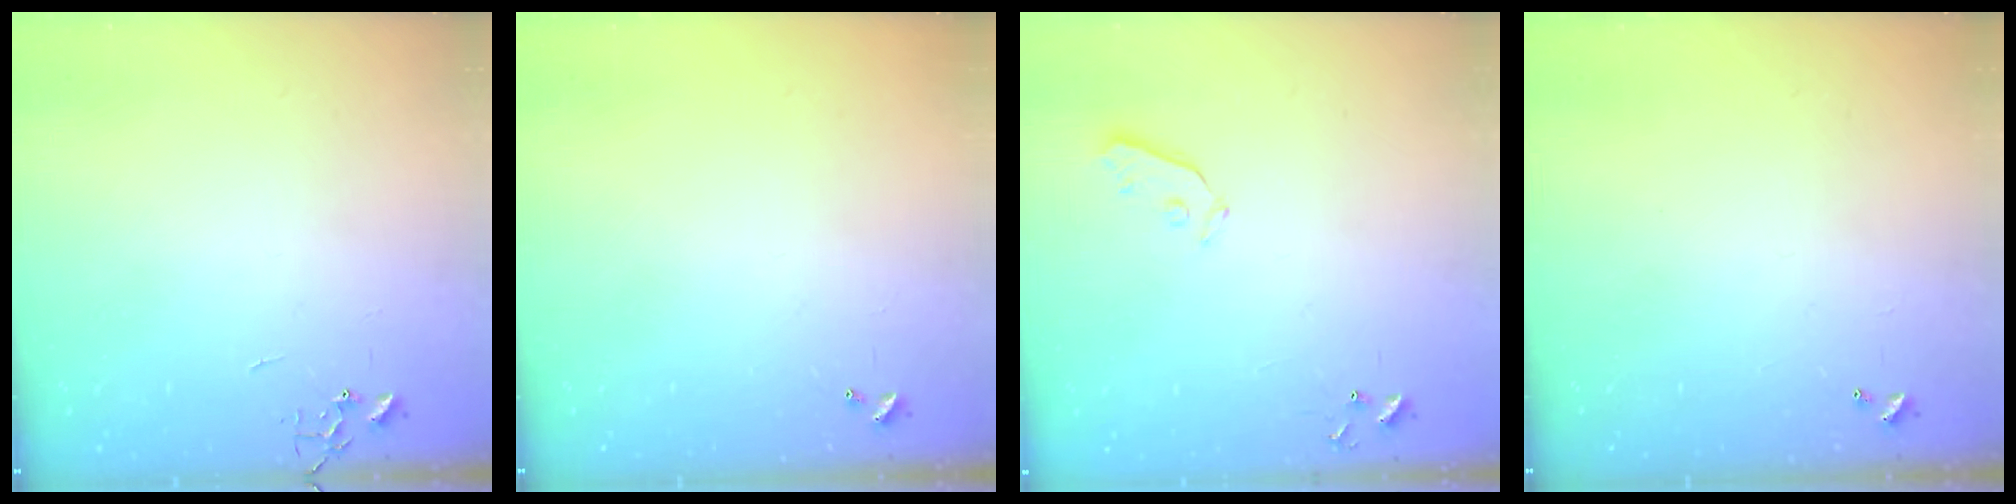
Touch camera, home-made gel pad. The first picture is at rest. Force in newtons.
{"total": 0.0}
{"total": 3.4, "press": 3.4, "slide": 0.5}
{"total": 0.0}